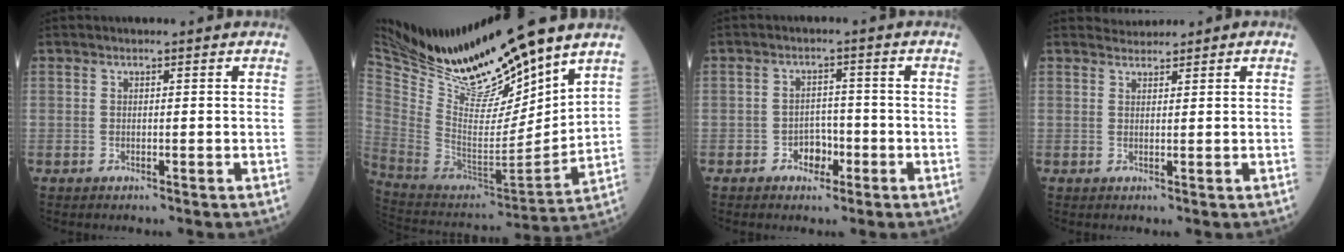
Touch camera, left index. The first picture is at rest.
{"total": 20.7, "force": [18.0, 1.5, 10.1], "torque": [-0.188, -0.027, 0.338]}
{"total": 3.2, "force": [-1.7, 2.2, 1.6], "torque": [-0.022, 0.007, -0.027]}
{"total": 1.5, "force": [1.4, 0.2, -0.3], "torque": [-0.001, 0.010, 0.026]}